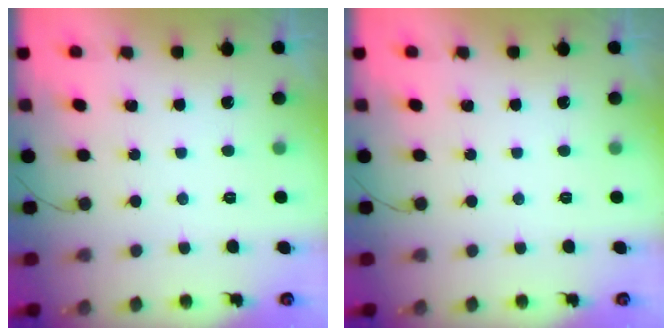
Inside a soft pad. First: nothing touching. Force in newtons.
{"total": 0.0}